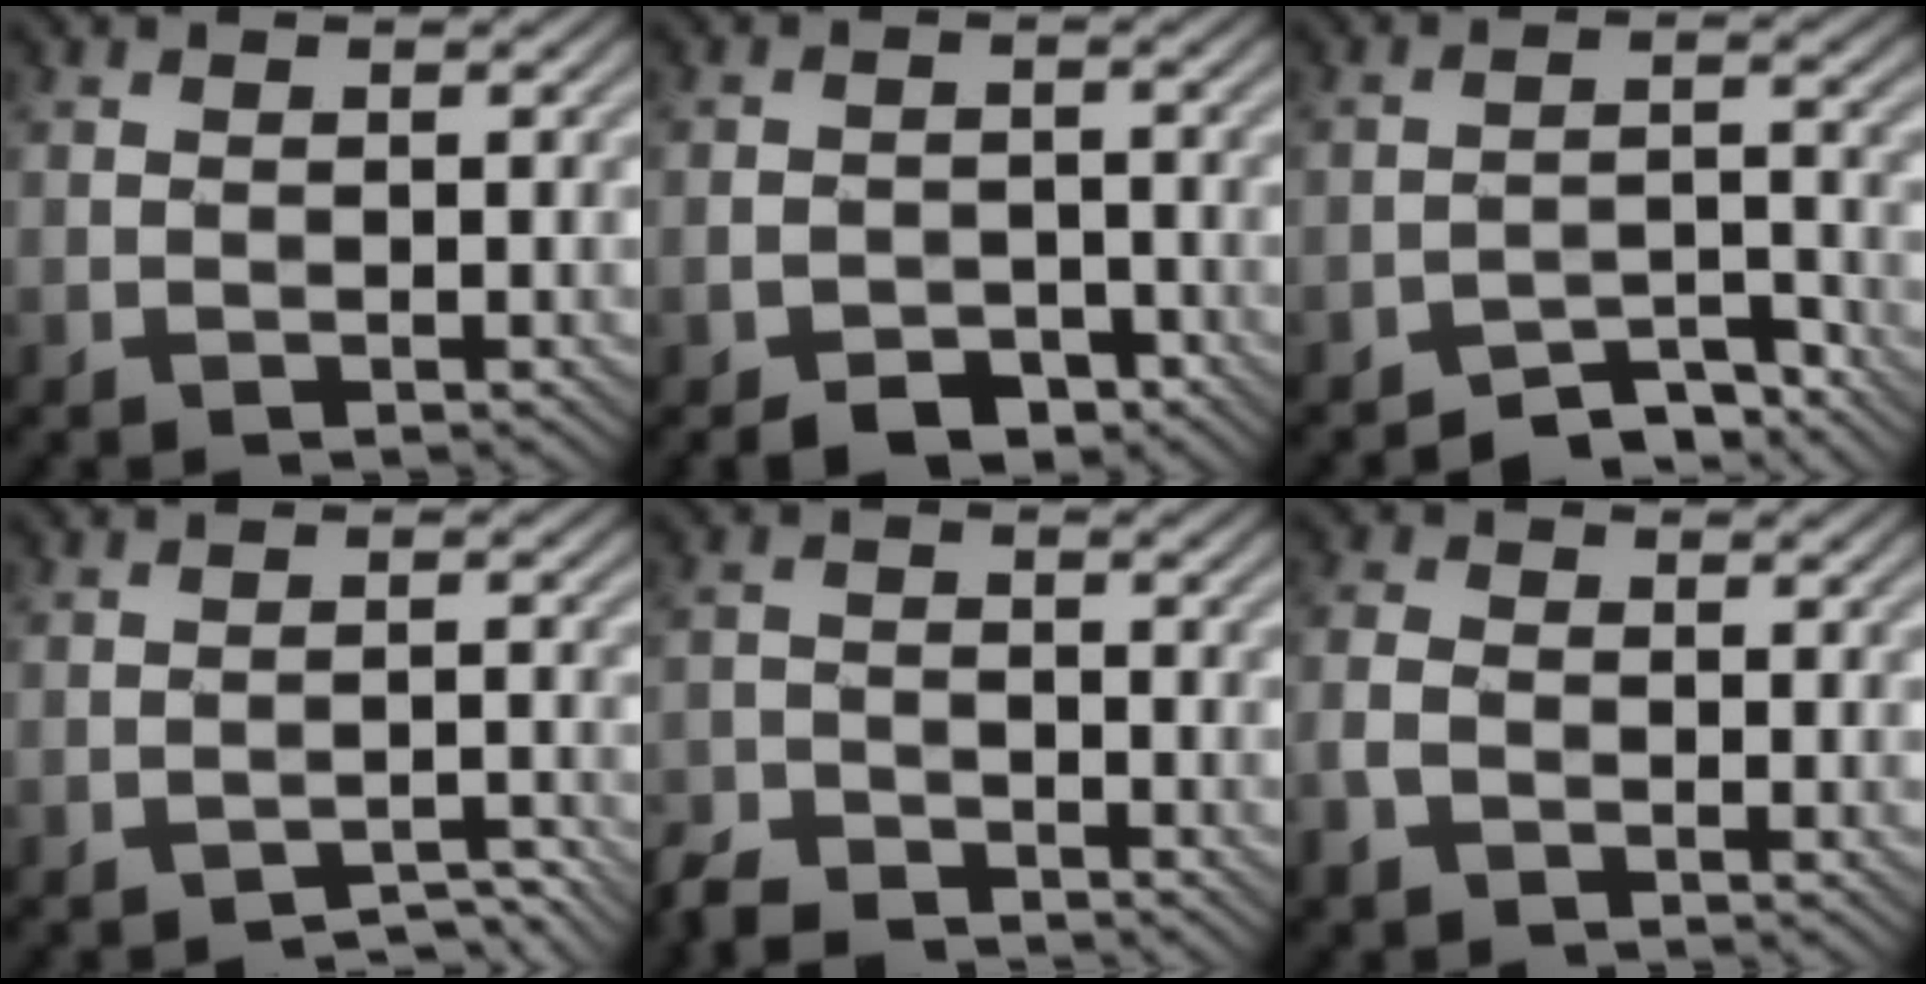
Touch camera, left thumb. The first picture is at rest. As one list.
[{"total": 4.0, "force": [-2.7, 2.4, 1.7], "torque": [-0.025, -0.002, -0.049]}, {"total": 5.7, "force": [-5.1, 1.4, 2.0], "torque": [-0.025, 0.006, -0.085]}, {"total": 3.3, "force": [-3.0, 0.6, 1.1], "torque": [-0.010, 0.009, -0.043]}, {"total": 4.6, "force": [-4.2, 1.5, 1.2], "torque": [-0.023, -0.007, -0.092]}, {"total": 3.4, "force": [-1.7, 2.3, 1.9], "torque": [-0.052, -0.004, -0.046]}]